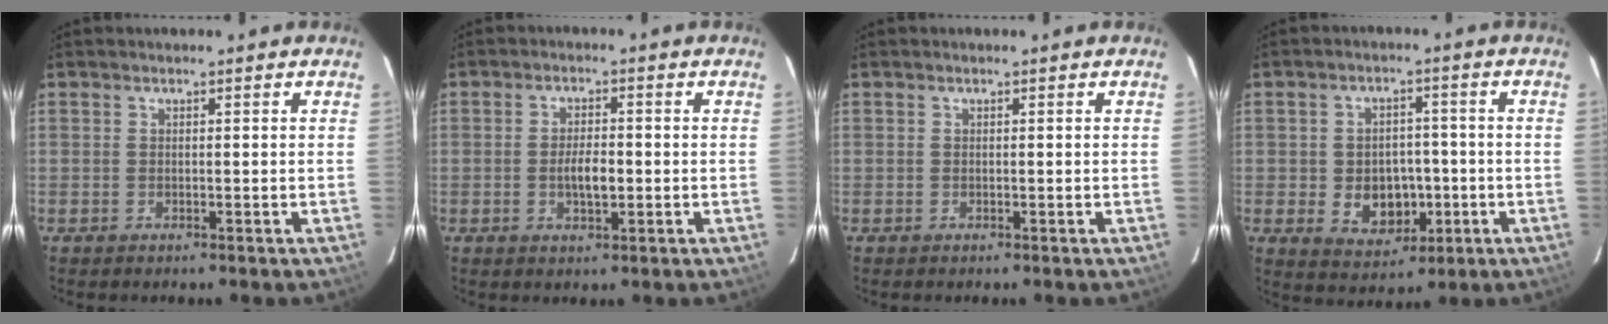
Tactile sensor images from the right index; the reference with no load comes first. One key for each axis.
{"total": 4.3, "fx": -0.8, "fy": 1.7, "fz": 3.8, "tx": -0.073, "ty": 0.001, "tz": -0.011}
{"total": 0.0}
{"total": 8.6, "fx": -1.9, "fy": 6.6, "fz": 5.1, "tx": -0.105, "ty": 0.002, "tz": -0.012}